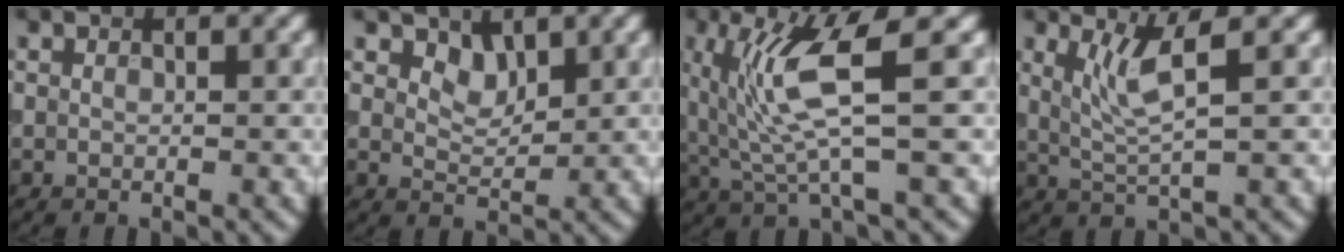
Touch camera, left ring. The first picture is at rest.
{"total": 2.0, "force": [1.4, 1.0, 0.9], "torque": [-0.017, -0.009, 0.024]}
{"total": 6.1, "force": [1.2, 0.9, 5.9], "torque": [-0.133, -0.009, 0.029]}
{"total": 3.5, "force": [1.3, 0.5, 3.2], "torque": [-0.071, -0.005, 0.032]}